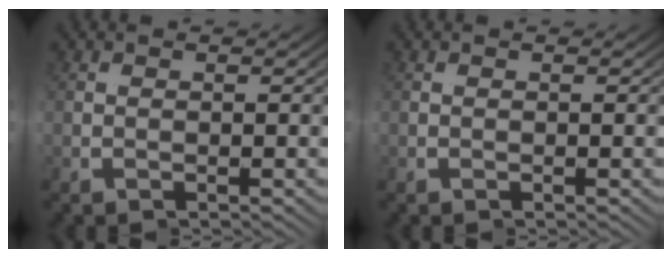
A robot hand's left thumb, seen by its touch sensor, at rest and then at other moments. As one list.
[{"total": 0.0}]